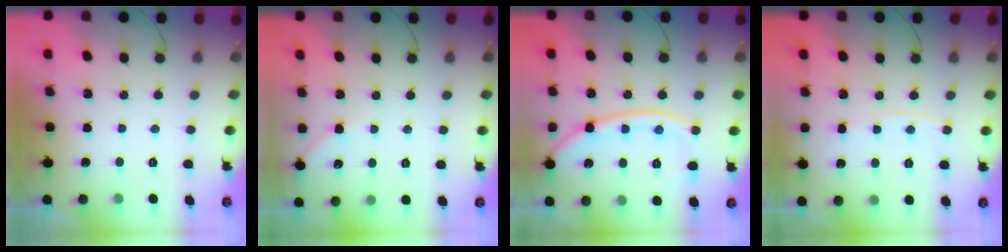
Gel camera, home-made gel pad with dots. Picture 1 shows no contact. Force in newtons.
{"total": 2.9, "press": 2.8, "slide": 0.4}
{"total": 12.8, "press": 12.8, "slide": 0.9}
{"total": 5.3, "press": 5.3, "slide": 0.7}